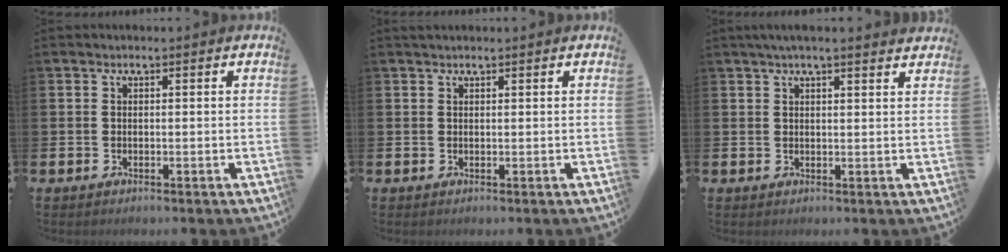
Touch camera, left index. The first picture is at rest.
{"total": 0.8, "force": [0.7, 0.2, 0.2], "torque": [0.006, -0.002, 0.011]}
{"total": 2.9, "force": [2.6, 0.1, 1.2], "torque": [-0.027, -0.005, 0.047]}